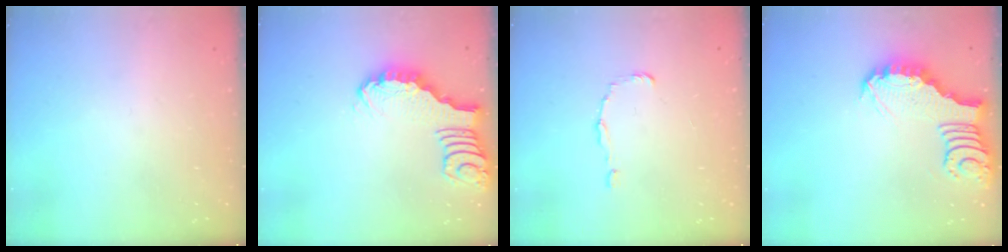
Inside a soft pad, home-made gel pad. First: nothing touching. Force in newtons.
{"total": 2.8, "press": 2.8, "slide": 0.4}
{"total": 1.0, "press": 1.0, "slide": 0.0}
{"total": 3.3, "press": 3.3, "slide": 0.2}